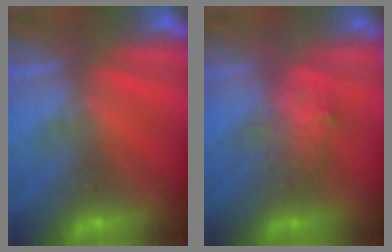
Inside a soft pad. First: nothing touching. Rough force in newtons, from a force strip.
{"total": 2.7}